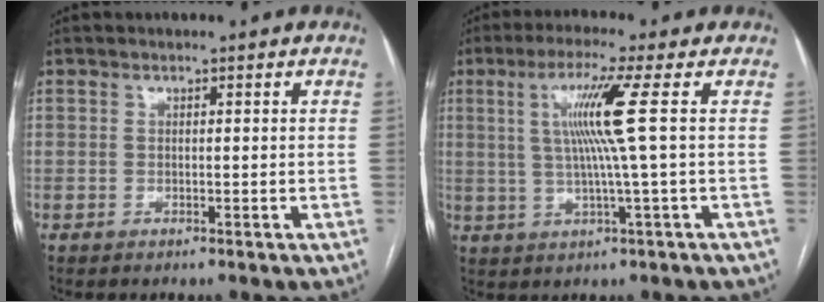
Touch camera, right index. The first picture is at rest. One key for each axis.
{"total": 8.2, "fx": 1.5, "fy": -1.9, "fz": 7.8, "tx": -0.150, "ty": 0.004, "tz": 0.037}